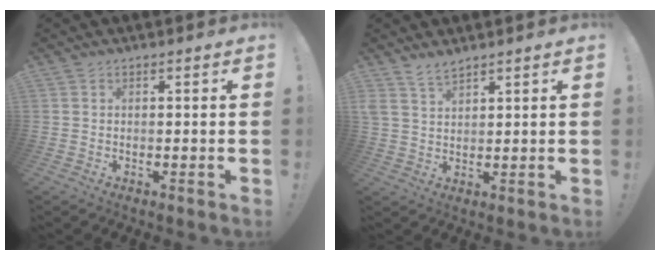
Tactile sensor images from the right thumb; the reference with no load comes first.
{"total": 4.7, "force": [4.0, 1.6, 1.8], "torque": [-0.037, -0.019, 0.077]}